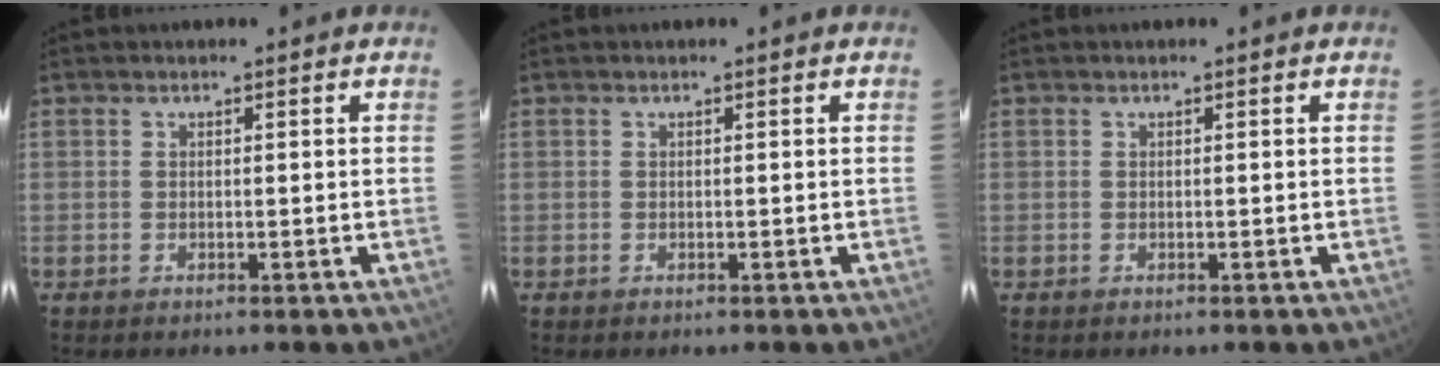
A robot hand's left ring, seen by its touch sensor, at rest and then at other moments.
{"total": 0.0}
{"total": 0.0}